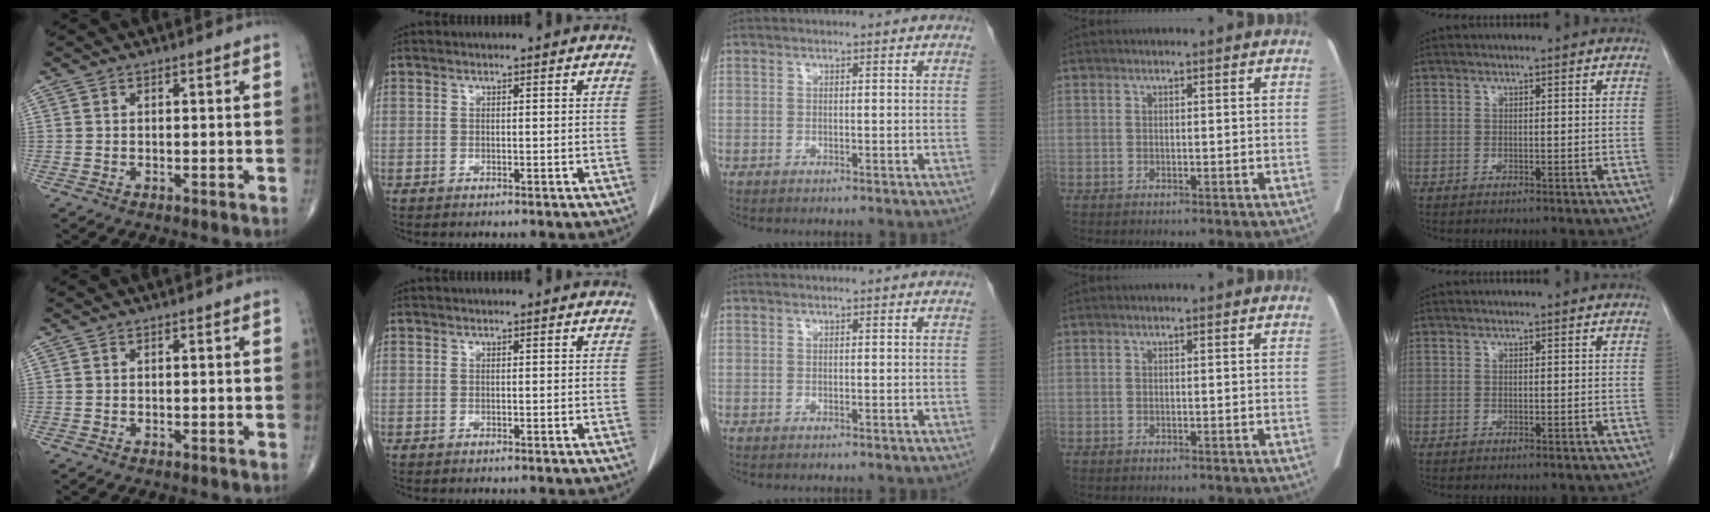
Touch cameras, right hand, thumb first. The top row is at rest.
{}